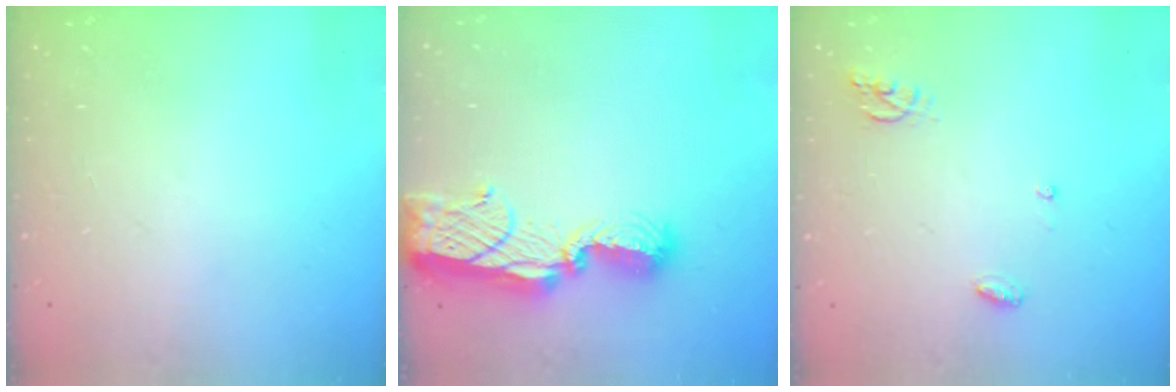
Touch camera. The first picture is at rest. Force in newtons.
{"total": 14.1, "press": 14.1, "slide": 0.7}
{"total": 5.3, "press": 5.3, "slide": 0.3}